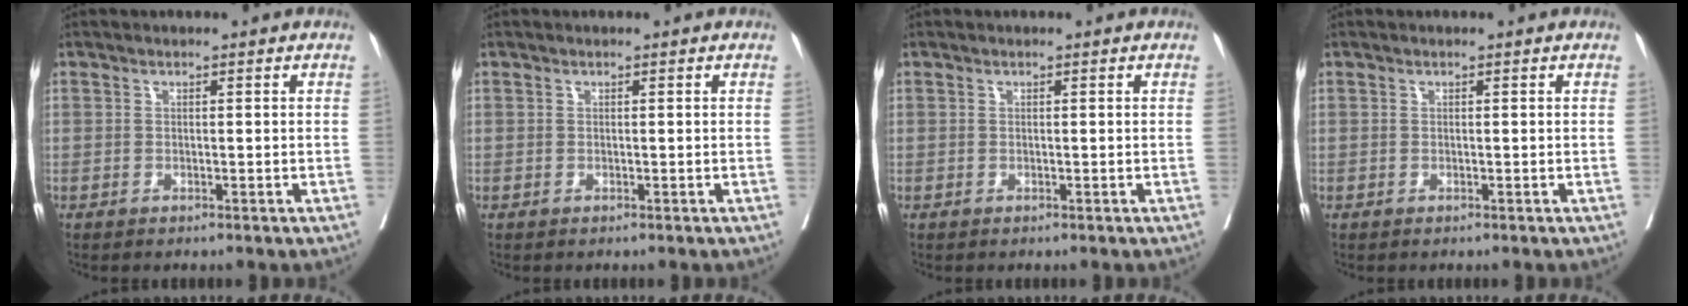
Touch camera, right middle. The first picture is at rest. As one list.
[{"total": 0.0}, {"total": 0.0}, {"total": 0.0}]